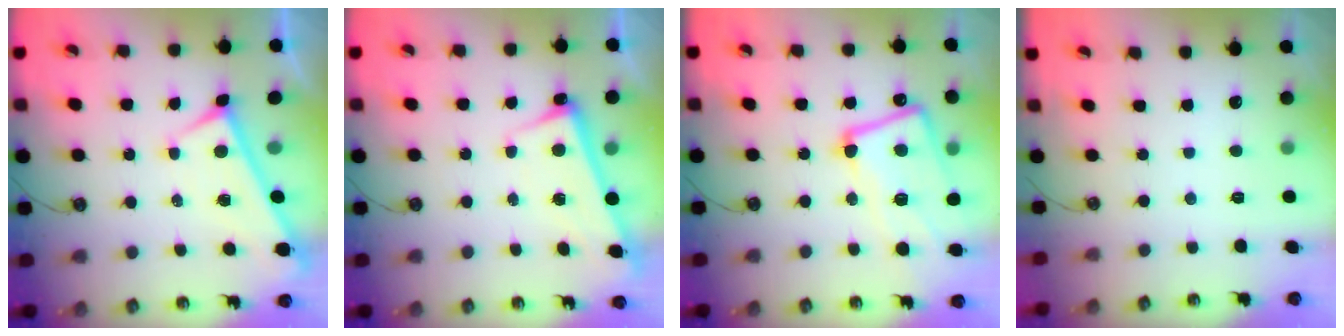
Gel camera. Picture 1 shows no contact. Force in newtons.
{"total": 2.5, "press": 2.5, "slide": 0.7}
{"total": 9.2, "press": 9.1, "slide": 1.3}
{"total": 0.0}